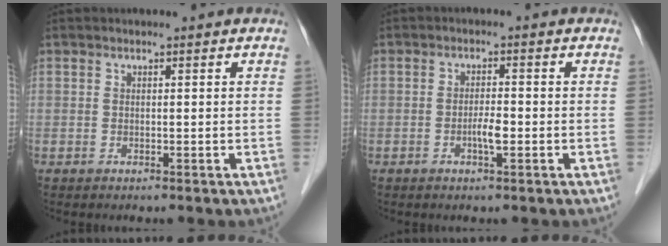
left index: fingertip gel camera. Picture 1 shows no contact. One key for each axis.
{"total": 2.4, "fx": -0.9, "fy": 0.4, "fz": 2.2, "tx": -0.040, "ty": 0.002, "tz": -0.015}